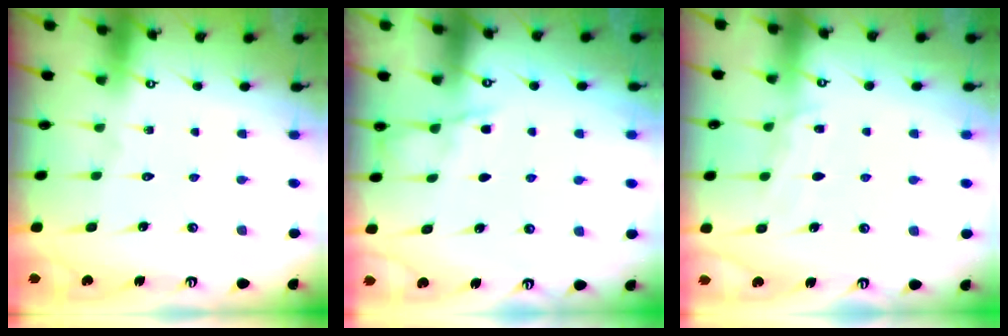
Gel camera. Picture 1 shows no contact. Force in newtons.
{"total": 3.3, "press": 3.3, "slide": 0.5}
{"total": 6.2, "press": 6.2, "slide": 0.6}